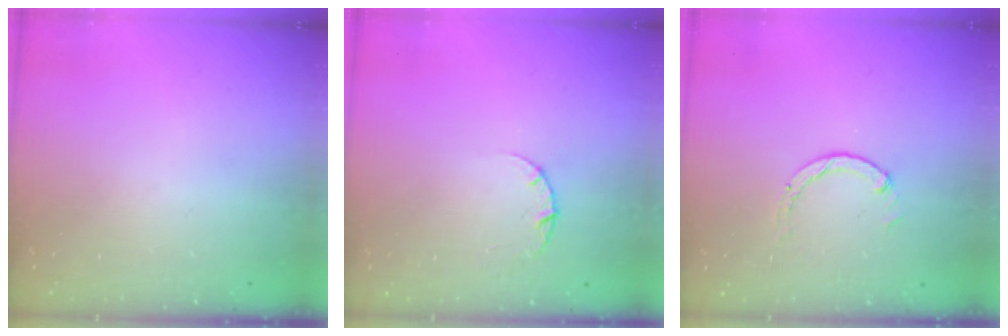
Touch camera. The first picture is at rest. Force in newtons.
{"total": 2.5, "press": 2.5, "slide": 0.3}
{"total": 1.3, "press": 1.2, "slide": 0.2}